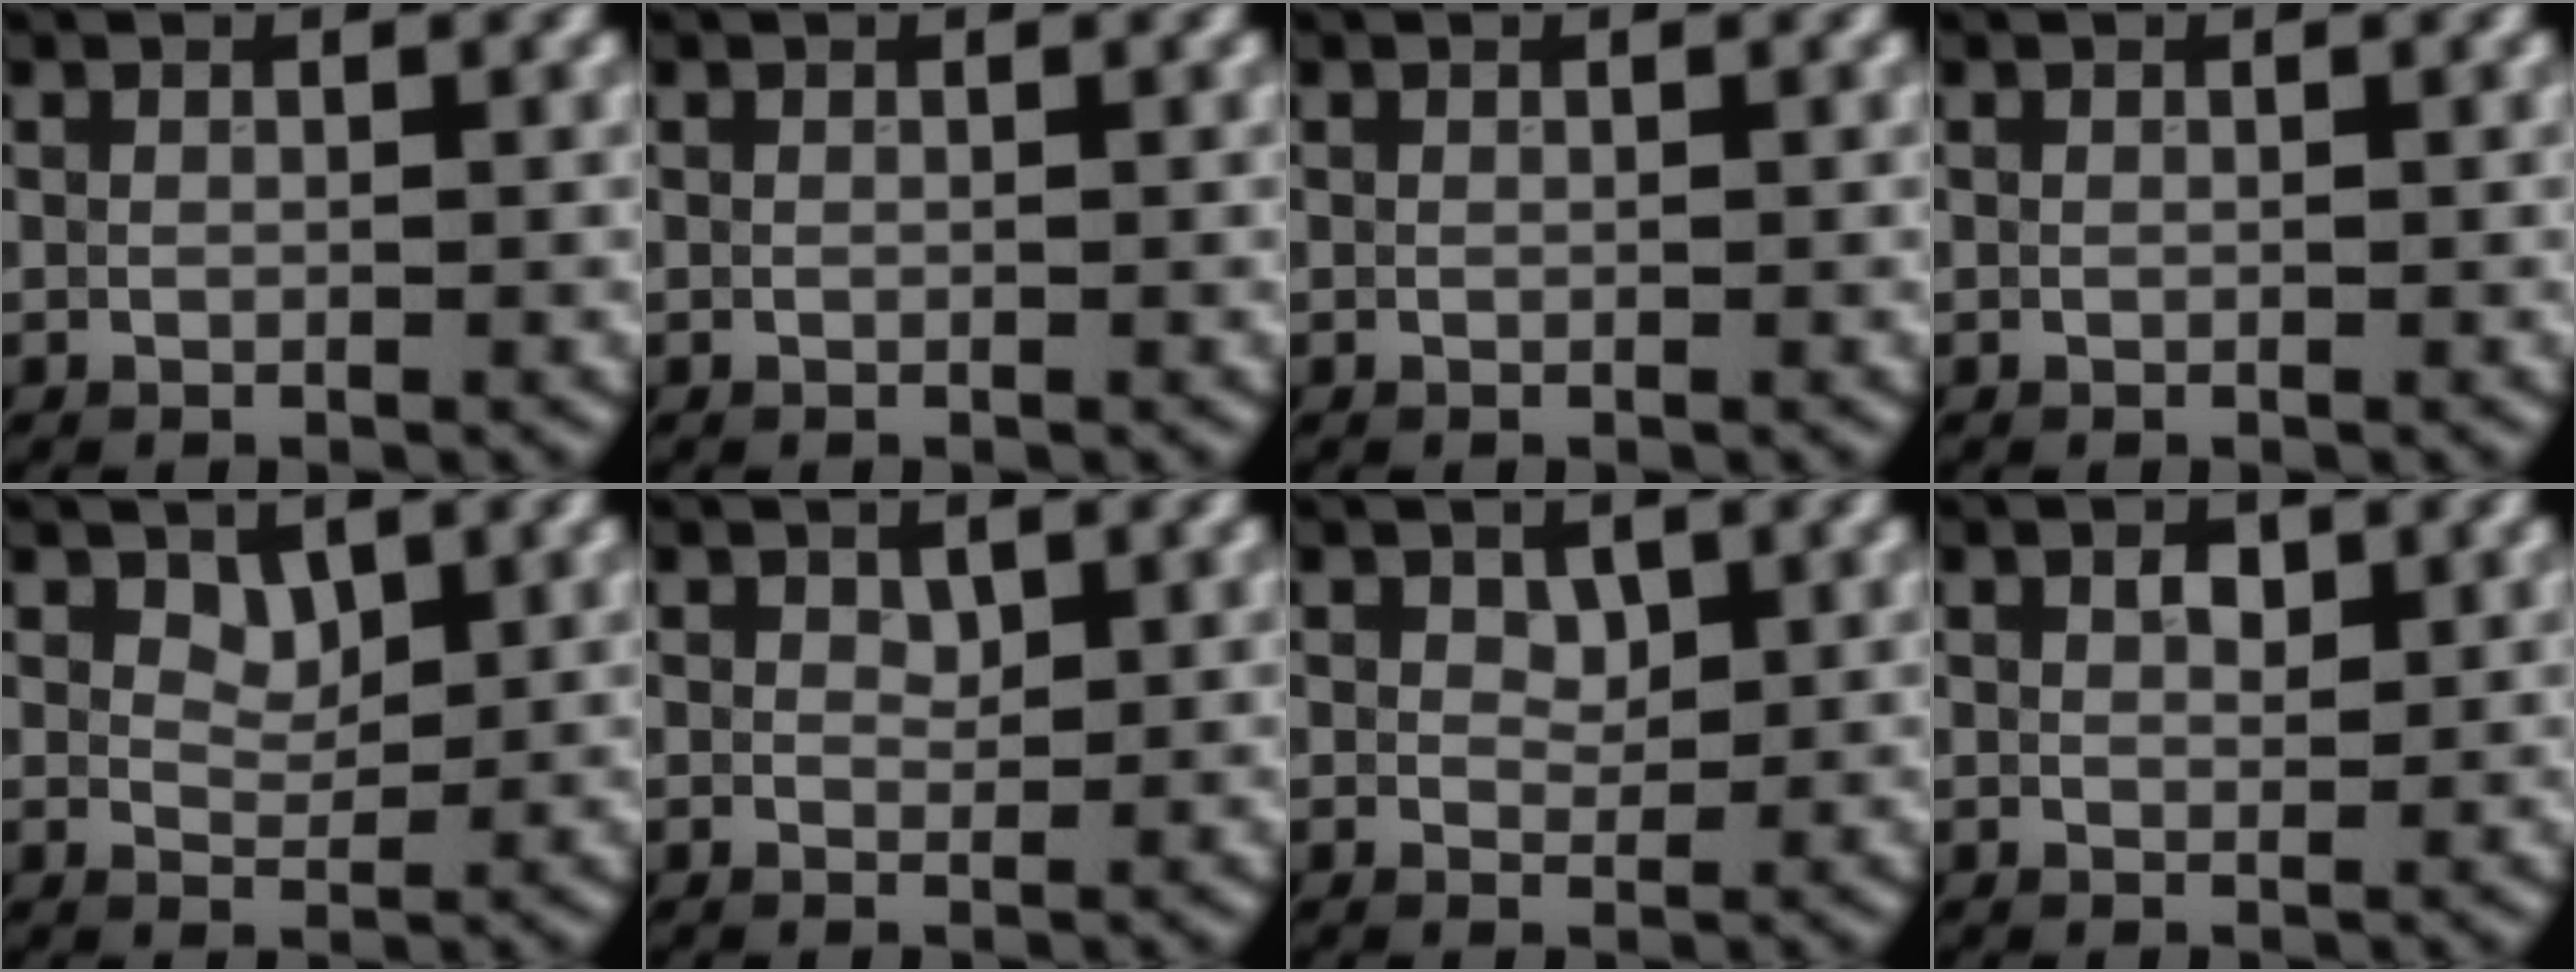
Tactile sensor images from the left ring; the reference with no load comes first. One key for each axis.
{"total": 0.0}
{"total": 0.0}
{"total": 0.0}
{"total": 1.7, "fx": 1.1, "fy": 1.0, "fz": 0.8, "tx": -0.014, "ty": -0.006, "tz": 0.017}
{"total": 0.8, "fx": 0.5, "fy": 0.5, "fz": 0.4, "tx": -0.006, "ty": -0.004, "tz": 0.008}
{"total": 1.3, "fx": 0.6, "fy": 0.9, "fz": 0.7, "tx": -0.009, "ty": -0.004, "tz": 0.011}
{"total": 1.5, "fx": 0.7, "fy": 0.9, "fz": 1.0, "tx": -0.015, "ty": 0.001, "tz": 0.013}